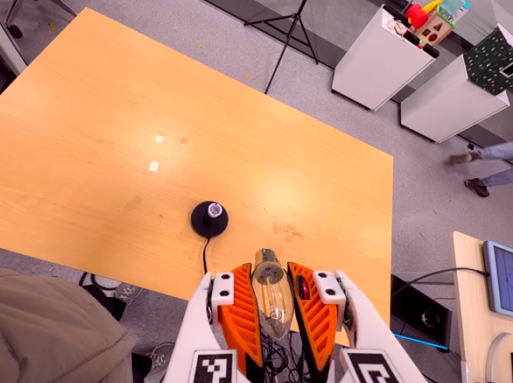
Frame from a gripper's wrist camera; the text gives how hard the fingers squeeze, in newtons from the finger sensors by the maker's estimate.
{"total": 20.6, "left": 22.1, "right": 19.0}